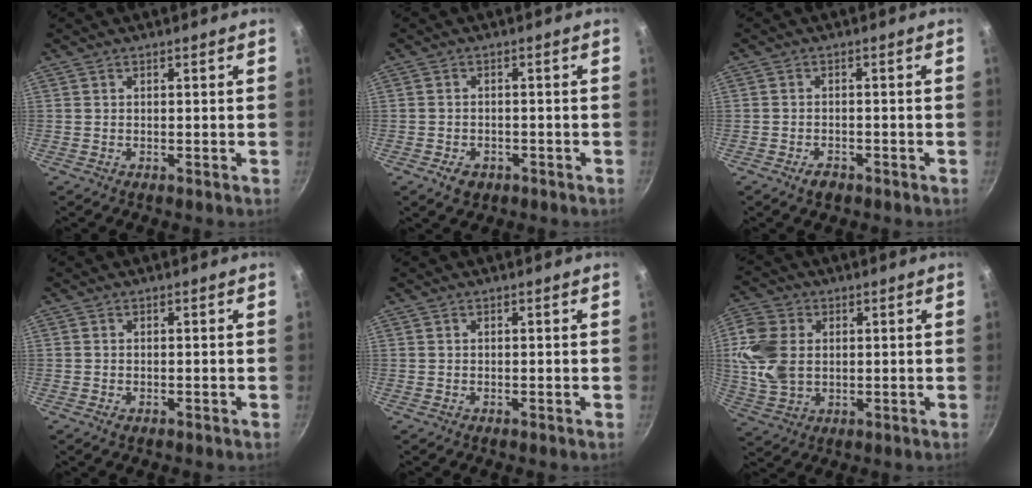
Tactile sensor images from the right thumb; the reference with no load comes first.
{"total": 3.7, "force": [-1.9, 2.7, 1.7], "torque": [-0.025, 0.015, -0.021]}
{"total": 2.6, "force": [-1.7, 1.5, 1.2], "torque": [-0.018, 0.017, -0.026]}
{"total": 0.9, "force": [-0.4, 0.6, 0.5], "torque": [-0.007, -0.001, -0.008]}
{"total": 0.0}
{"total": 11.0, "force": [1.4, 8.1, 7.3], "torque": [-0.135, -0.001, 0.028]}